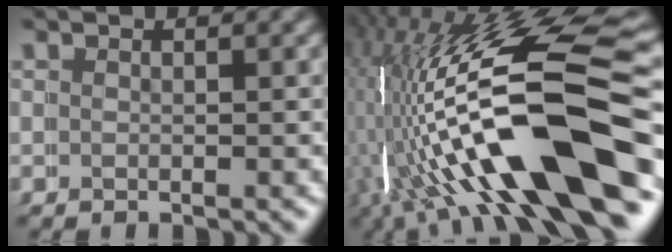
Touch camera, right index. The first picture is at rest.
{"total": 16.5, "force": [-3.7, 6.9, 14.6], "torque": [-0.252, -0.023, -0.049]}